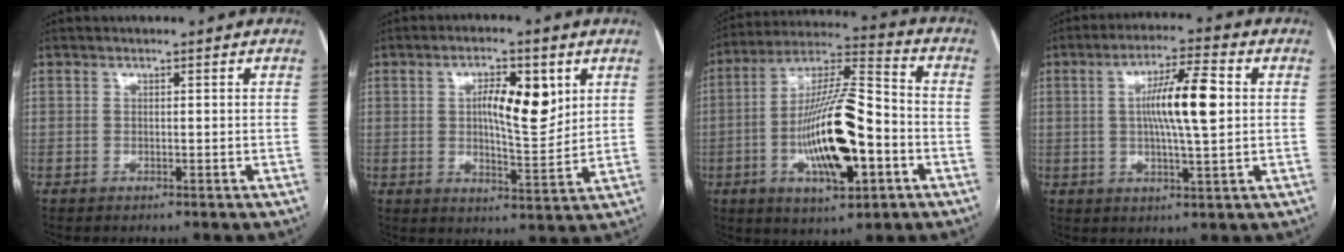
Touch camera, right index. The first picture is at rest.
{"total": 9.0, "force": [2.7, 2.7, 8.2], "torque": [-0.132, 0.006, 0.046]}
{"total": 17.8, "force": [-4.5, 4.4, 16.7], "torque": [-0.316, 0.005, -0.073]}
{"total": 10.1, "force": [1.3, 1.0, 10.0], "torque": [-0.178, 0.007, 0.020]}